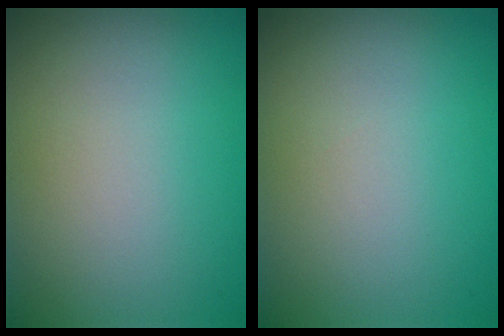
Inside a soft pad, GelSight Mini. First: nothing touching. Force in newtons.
{"total": 0.0}